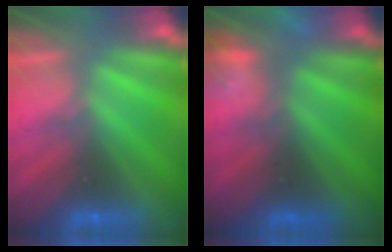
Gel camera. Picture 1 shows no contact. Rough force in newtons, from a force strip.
{"total": 6.6}